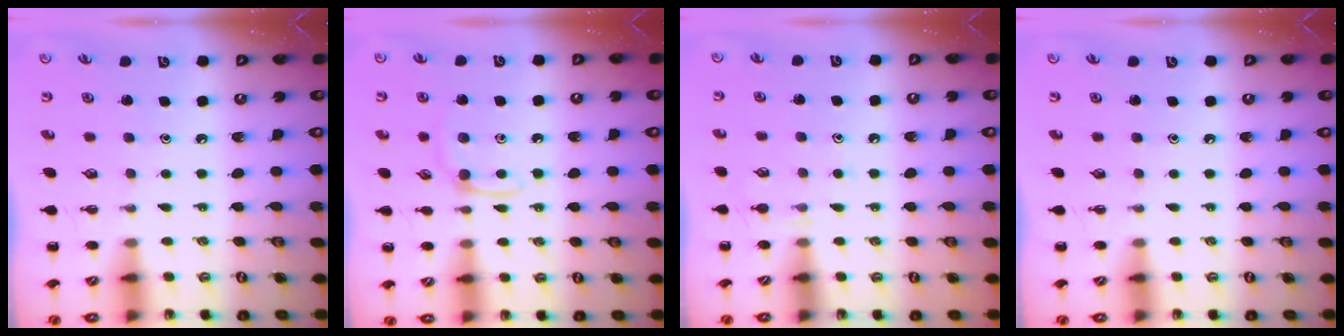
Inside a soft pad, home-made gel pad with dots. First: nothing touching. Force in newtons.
{"total": 4.6, "press": 4.4, "slide": 1.4}
{"total": 4.8, "press": 4.5, "slide": 1.6}
{"total": 0.0}